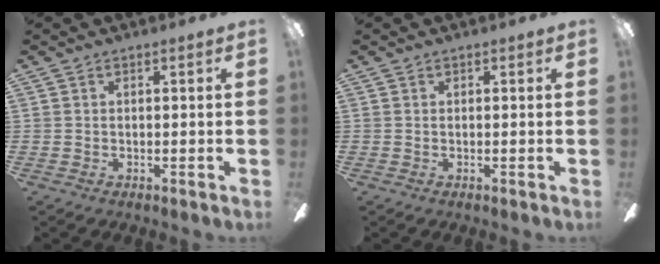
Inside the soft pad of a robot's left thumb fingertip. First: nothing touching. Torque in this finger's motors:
{"motor_torque": [0.03, -0.01, 0.14, -0.11, 0.00]}